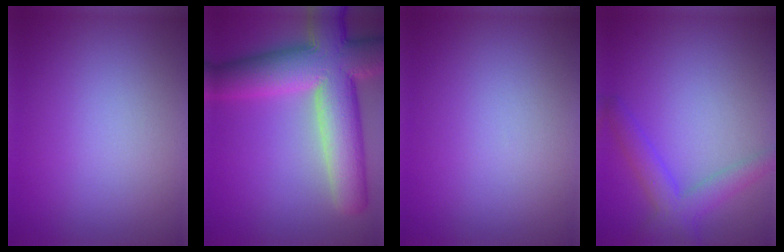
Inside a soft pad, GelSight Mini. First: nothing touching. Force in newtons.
{"total": 11.8, "press": 11.7, "slide": 1.0}
{"total": 0.0}
{"total": 3.3, "press": 3.3, "slide": 0.1}